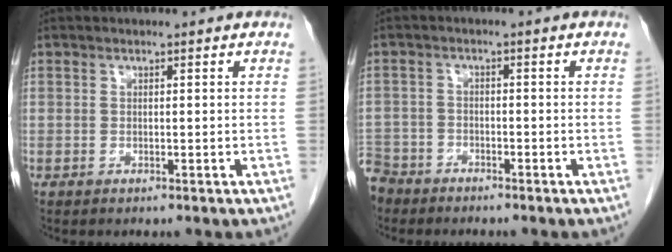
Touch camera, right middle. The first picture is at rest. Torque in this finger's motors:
{"motor_torque": [0.45, -0.39, 0.16, 0.05]}